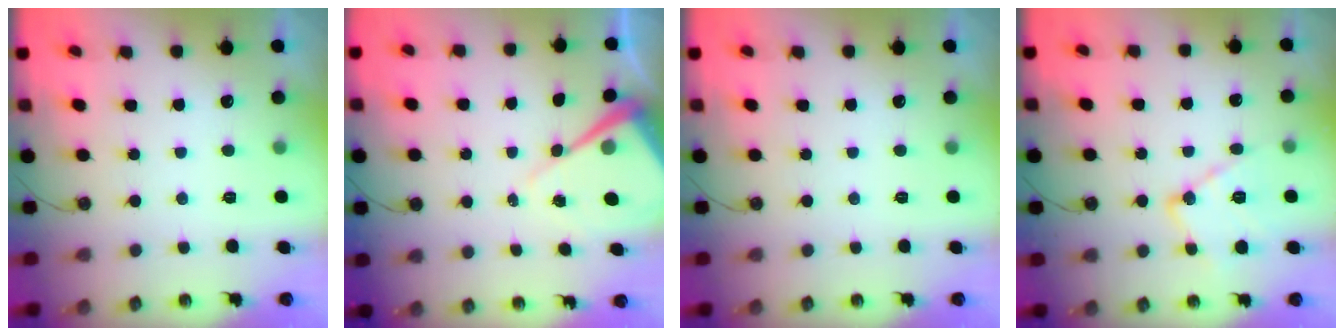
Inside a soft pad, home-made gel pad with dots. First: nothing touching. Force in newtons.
{"total": 9.5, "press": 9.5, "slide": 0.7}
{"total": 0.0}
{"total": 12.1, "press": 12.1, "slide": 0.8}